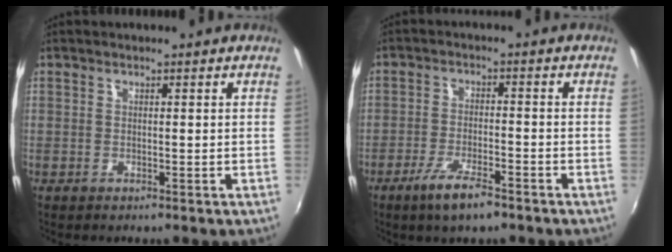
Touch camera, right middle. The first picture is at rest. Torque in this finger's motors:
{"motor_torque": [1.04, -0.97, 0.15, 0.04]}